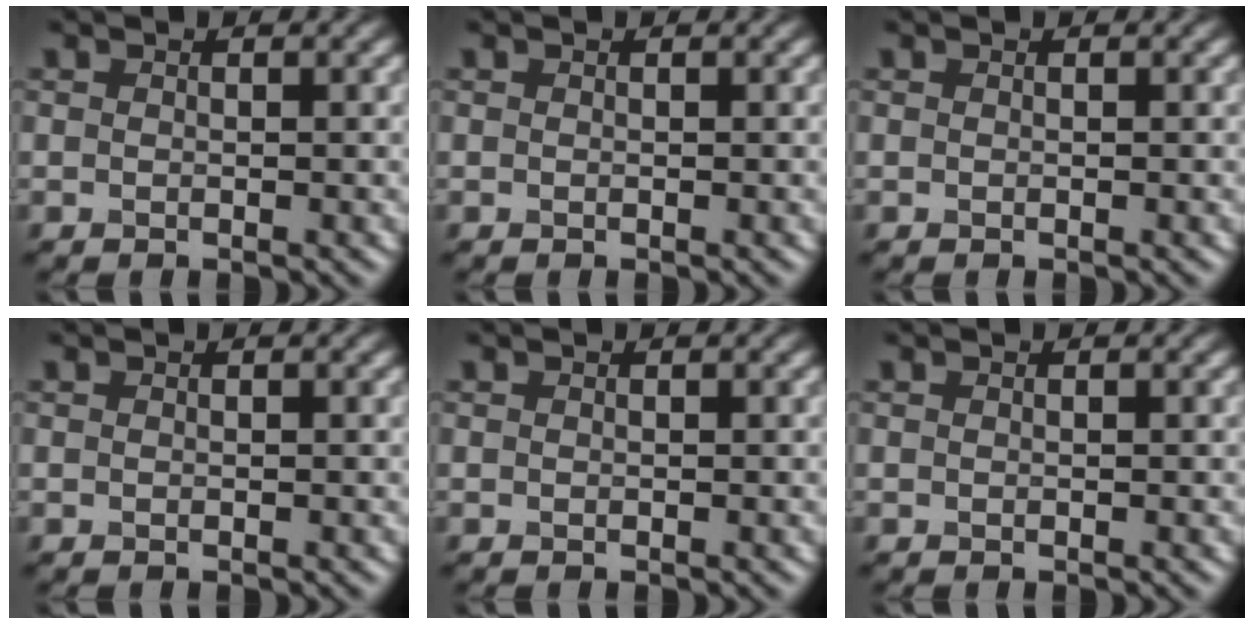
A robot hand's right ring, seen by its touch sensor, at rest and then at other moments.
{"total": 0.0}
{"total": 0.0}
{"total": 0.0}
{"total": 0.0}
{"total": 0.0}